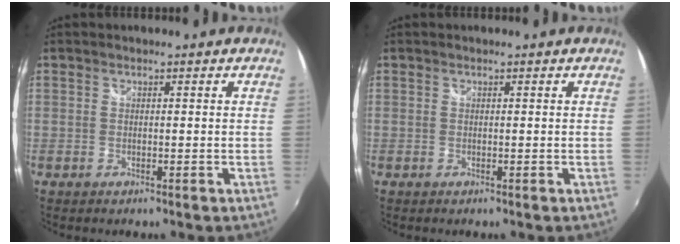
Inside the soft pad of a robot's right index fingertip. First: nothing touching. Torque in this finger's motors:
{"motor_torque": [0.00, 0.00, 0.00, 0.00]}